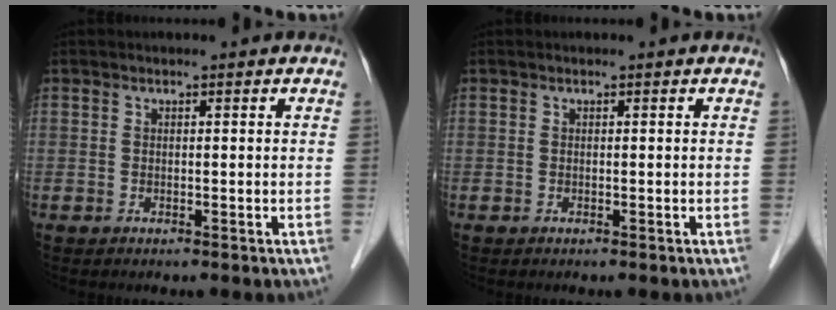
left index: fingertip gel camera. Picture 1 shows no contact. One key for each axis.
{"total": 0.0}